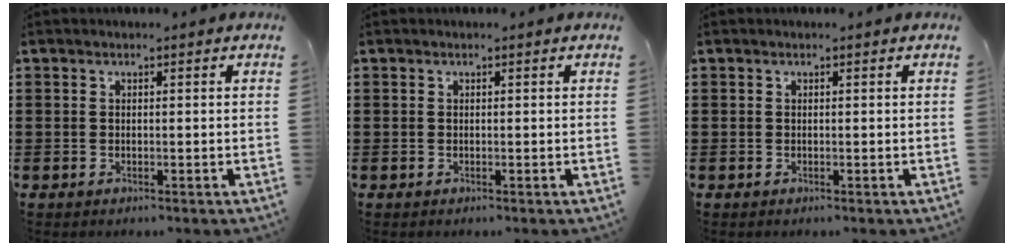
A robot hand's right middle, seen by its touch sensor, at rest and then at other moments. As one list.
[{"total": 0.0}, {"total": 0.0}]